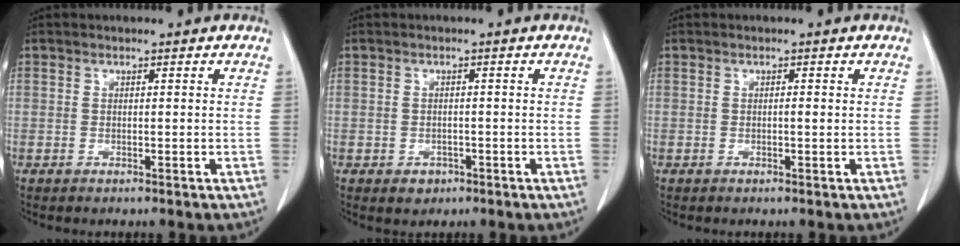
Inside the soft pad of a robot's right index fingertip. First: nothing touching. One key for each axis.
{"total": 2.0, "fx": -1.0, "fy": 1.6, "fz": 0.6, "tx": -0.005, "ty": 0.005, "tz": -0.009}
{"total": 0.5, "fx": -0.1, "fy": 0.1, "fz": 0.5, "tx": -0.009, "ty": 0.001, "tz": -0.002}